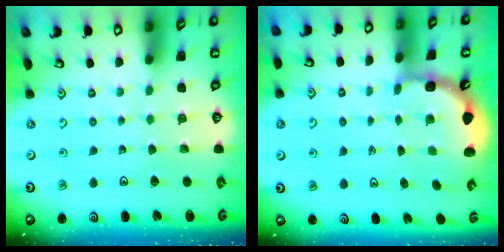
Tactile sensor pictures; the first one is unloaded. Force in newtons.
{"total": 2.0, "press": 1.8, "slide": 0.9}